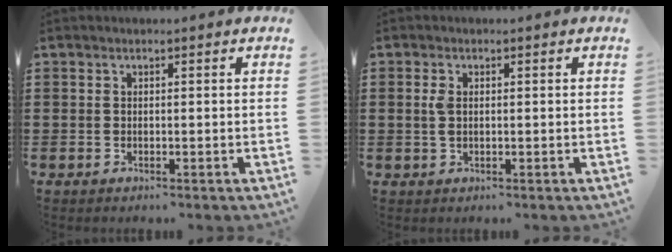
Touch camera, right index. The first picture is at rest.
{"total": 2.1, "force": [0.3, 1.1, 1.7], "torque": [-0.045, 0.002, 0.002]}